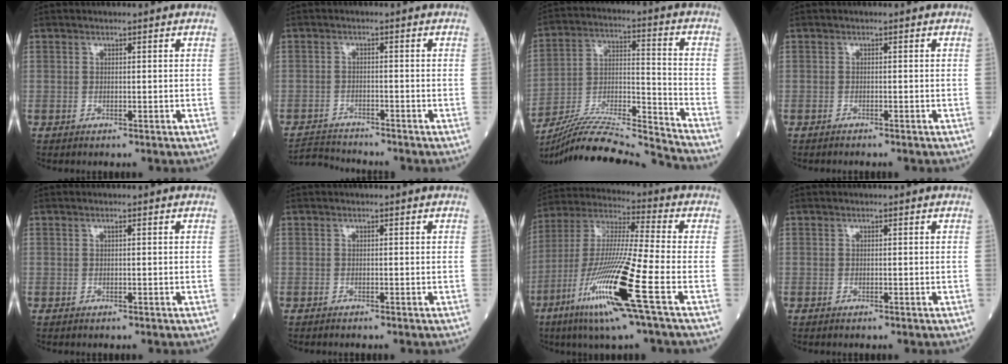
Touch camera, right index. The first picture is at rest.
{"total": 3.8, "force": [-3.7, -0.3, -0.8], "torque": [0.011, -0.012, -0.069]}
{"total": 20.0, "force": [-19.0, -1.4, 6.2], "torque": [-0.132, -0.004, -0.325]}
{"total": 0.5, "force": [-0.4, -0.1, 0.3], "torque": [-0.008, -0.001, -0.008]}
{"total": 0.0}
{"total": 0.0}
{"total": 18.3, "force": [-7.8, -0.5, 16.6], "torque": [-0.354, -0.037, -0.154]}
{"total": 0.0}